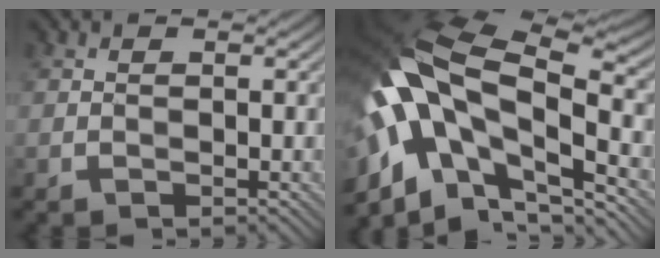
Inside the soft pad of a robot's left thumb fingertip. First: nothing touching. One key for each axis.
{"total": 18.0, "fx": -3.6, "fy": 9.3, "fz": 15.0, "tx": -0.322, "ty": 0.004, "tz": -0.065}